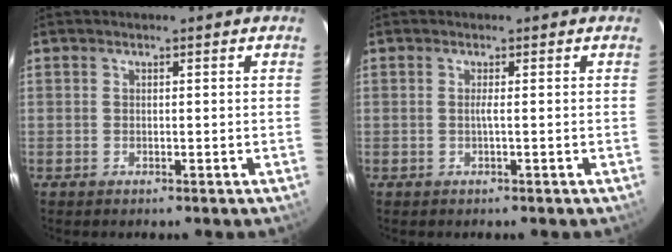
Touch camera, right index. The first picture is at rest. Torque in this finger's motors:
{"motor_torque": [0.11, 0.19, 0.09, 0.03]}